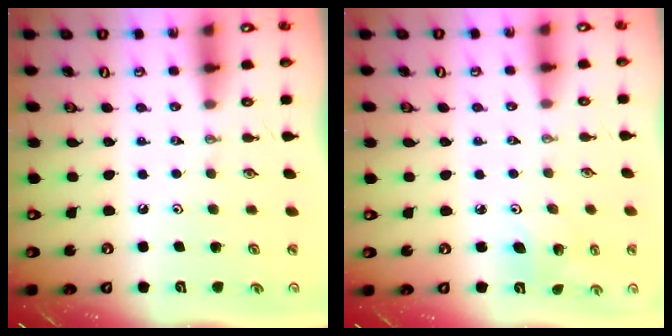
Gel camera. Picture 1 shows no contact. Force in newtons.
{"total": 3.6, "press": 3.0, "slide": 2.0}